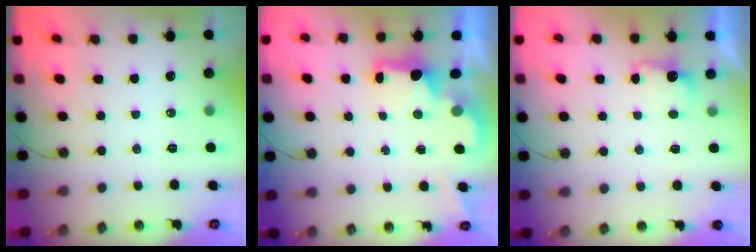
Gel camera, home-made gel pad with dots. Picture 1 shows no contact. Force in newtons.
{"total": 2.1, "press": 1.9, "slide": 0.8}
{"total": 2.7, "press": 2.5, "slide": 0.9}